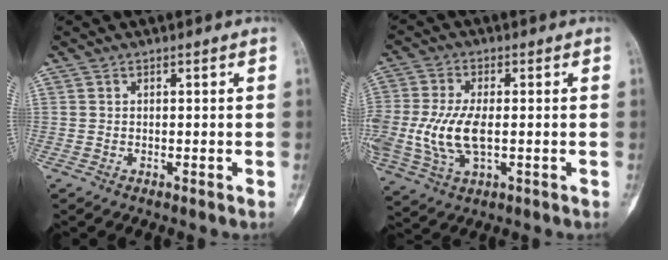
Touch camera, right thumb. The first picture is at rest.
{"total": 11.1, "force": [-0.9, 5.5, 9.6], "torque": [-0.217, -0.003, -0.013]}